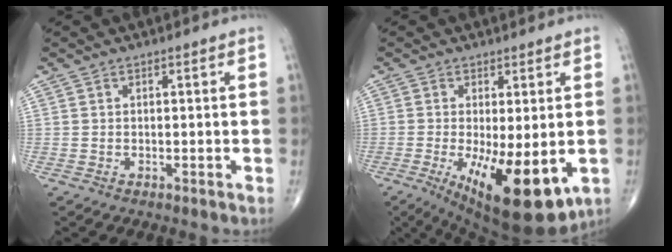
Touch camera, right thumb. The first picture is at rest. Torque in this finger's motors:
{"motor_torque": [1.74, 2.94, 0.82, 0.28, 0.45]}